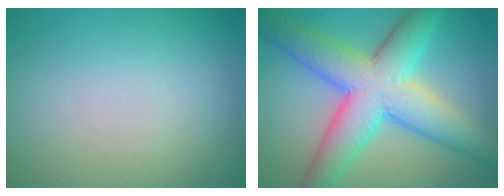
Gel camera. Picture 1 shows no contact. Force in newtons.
{"total": 9.4, "press": 9.4, "slide": 0.1}